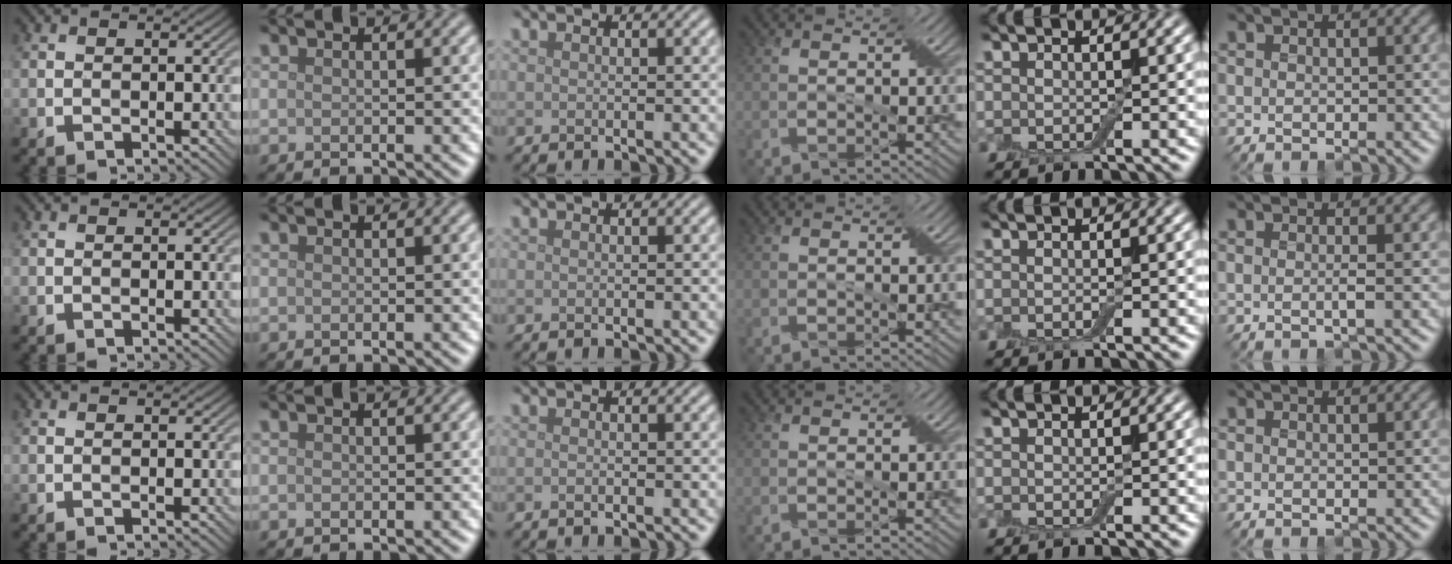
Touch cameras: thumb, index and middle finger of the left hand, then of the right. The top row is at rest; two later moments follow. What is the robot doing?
{"motion": "extract", "object": "drawer"}